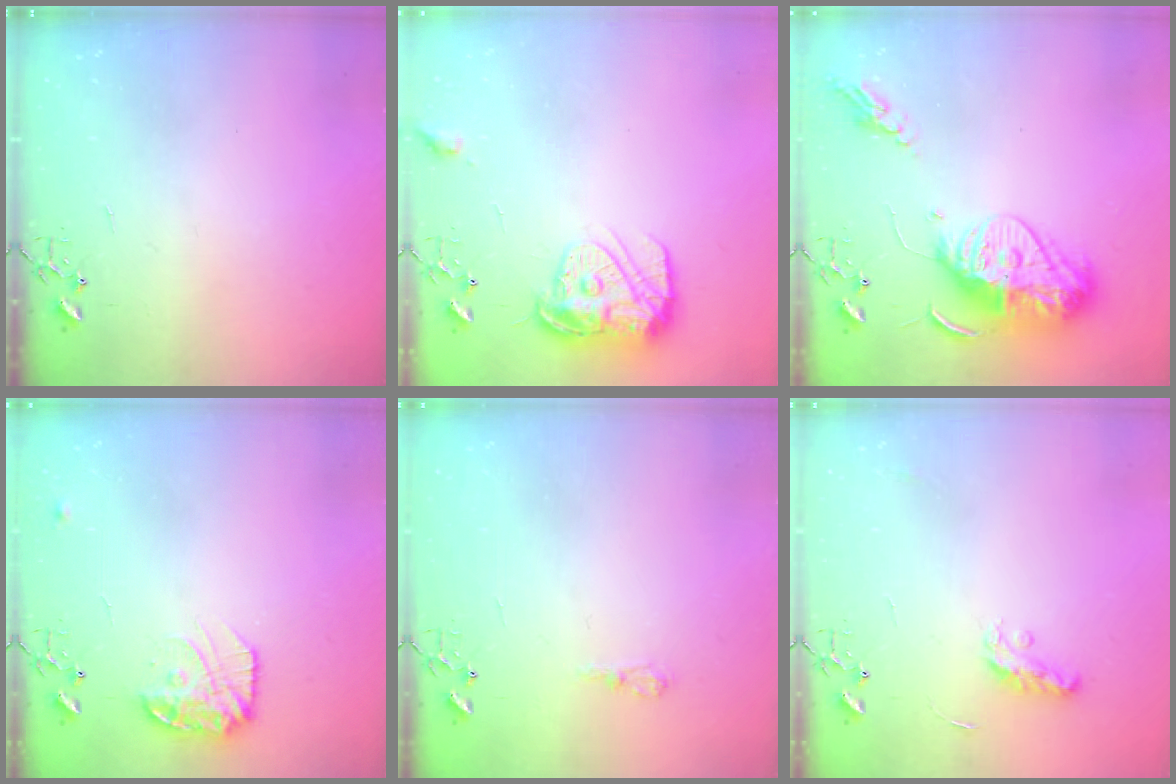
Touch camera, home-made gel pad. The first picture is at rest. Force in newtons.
{"total": 13.0, "press": 13.0, "slide": 1.3}
{"total": 17.4, "press": 17.3, "slide": 1.9}
{"total": 14.3, "press": 14.3, "slide": 0.8}
{"total": 6.6, "press": 6.5, "slide": 1.2}
{"total": 6.9, "press": 6.8, "slide": 0.6}